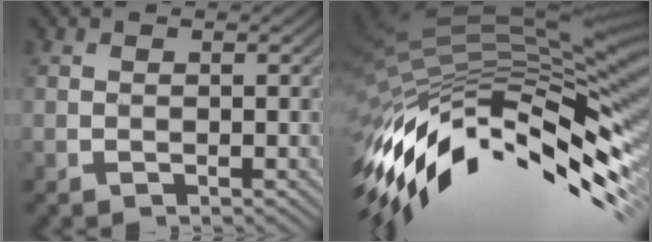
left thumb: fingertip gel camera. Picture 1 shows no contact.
{"total": 17.5, "force": [-6.7, 5.6, 15.1], "torque": [-0.307, -0.022, -0.107]}